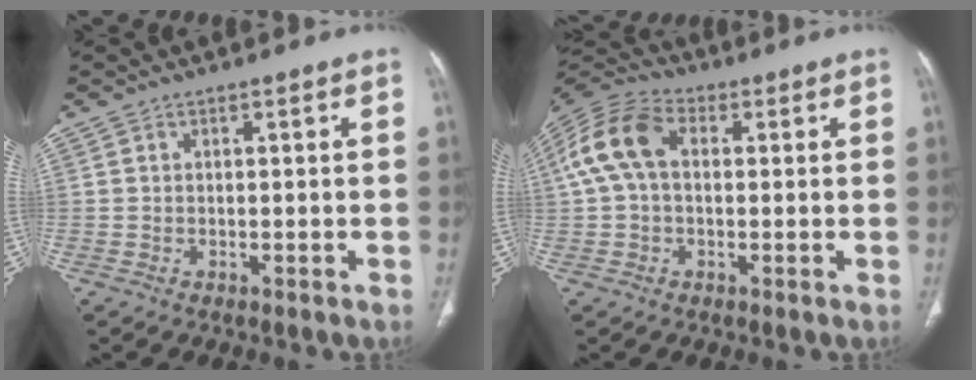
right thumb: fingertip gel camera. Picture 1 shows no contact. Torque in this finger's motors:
{"motor_torque": [-0.33, 0.58, 0.66, -0.44, 0.19]}